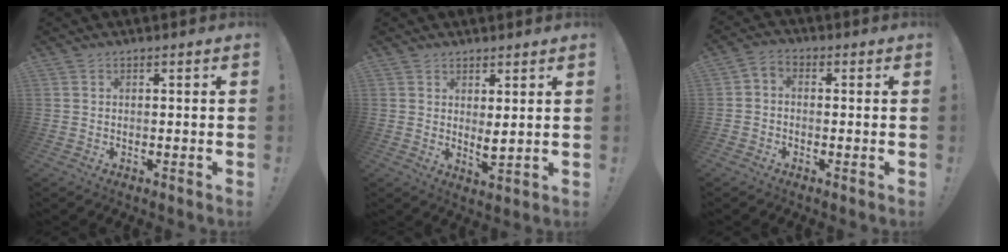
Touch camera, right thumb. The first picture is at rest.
{"total": 3.6, "force": [2.2, 1.1, 2.6], "torque": [-0.041, -0.018, 0.042]}
{"total": 3.0, "force": [-1.7, 2.1, 1.4], "torque": [-0.031, 0.015, -0.028]}